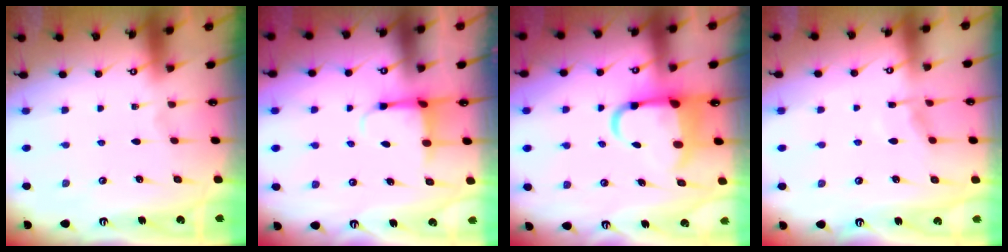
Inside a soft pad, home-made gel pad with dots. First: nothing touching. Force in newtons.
{"total": 3.8, "press": 3.6, "slide": 1.3}
{"total": 8.1, "press": 7.9, "slide": 2.1}
{"total": 5.7, "press": 5.6, "slide": 0.6}